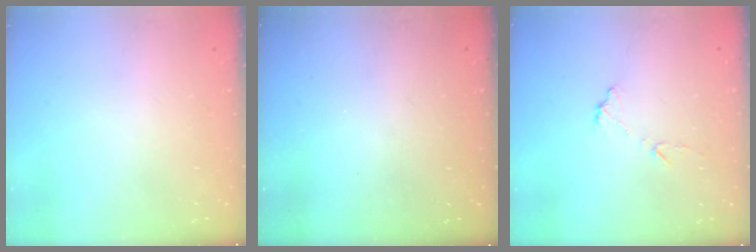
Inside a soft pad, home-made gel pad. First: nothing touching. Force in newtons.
{"total": 3.3, "press": 3.3, "slide": 0.1}
{"total": 6.4, "press": 6.4, "slide": 0.6}